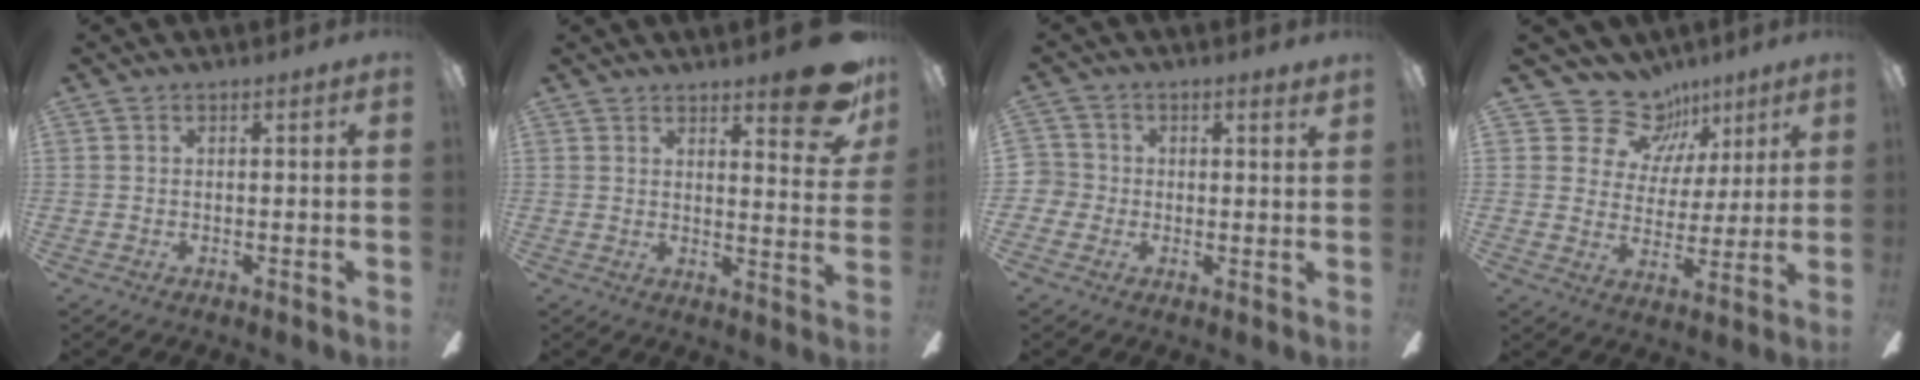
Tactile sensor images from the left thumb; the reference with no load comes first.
{"total": 12.1, "force": [8.3, 3.1, 8.2], "torque": [-0.103, -0.055, 0.139]}
{"total": 3.0, "force": [0.4, 2.9, 0.8], "torque": [-0.014, 0.007, 0.006]}
{"total": 13.5, "force": [9.0, 9.3, 4.0], "torque": [-0.072, -0.052, 0.171]}